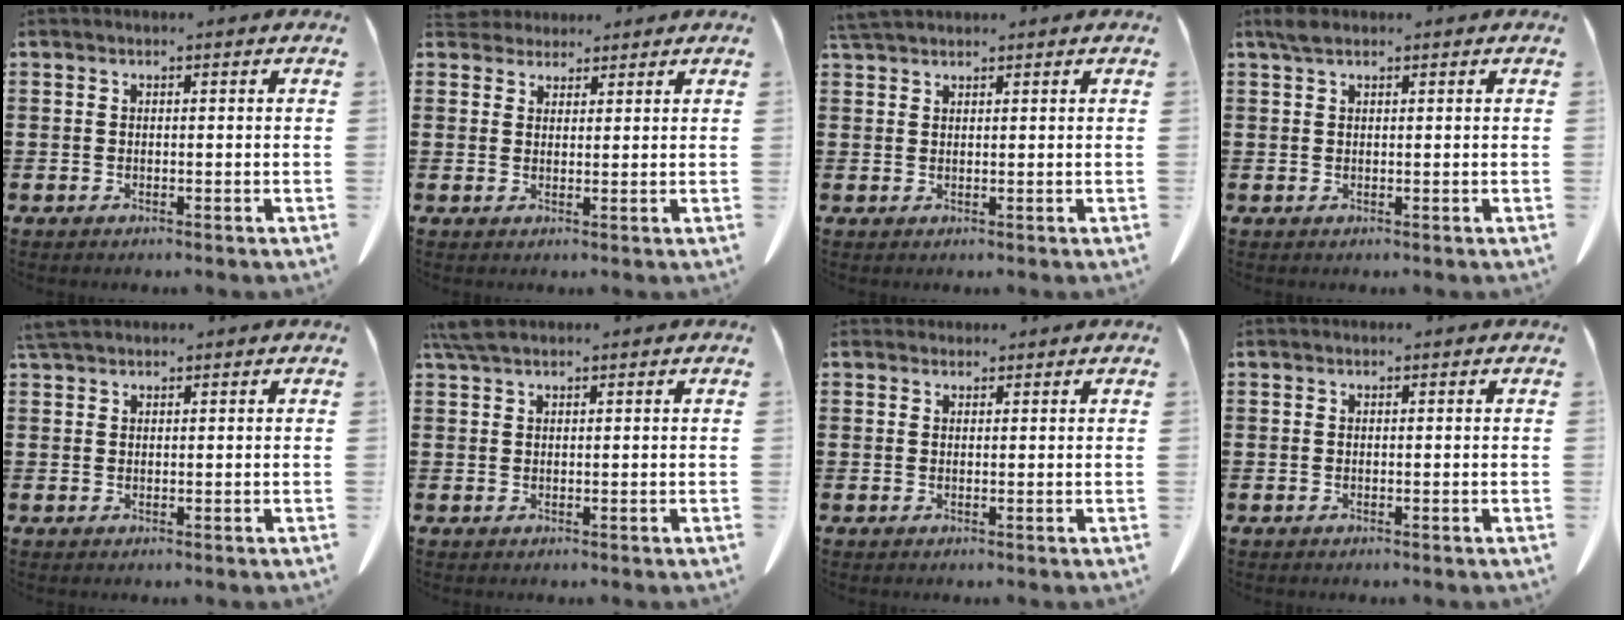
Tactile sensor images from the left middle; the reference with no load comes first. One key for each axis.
{"total": 2.9, "fx": 2.7, "fy": 1.0, "fz": 0.2, "tx": -0.004, "ty": -0.004, "tz": 0.052}
{"total": 2.6, "fx": 2.3, "fy": 0.5, "fz": 1.0, "tx": -0.026, "ty": 0.000, "tz": 0.047}
{"total": 1.7, "fx": 1.2, "fy": 0.6, "fz": 1.1, "tx": -0.025, "ty": 0.003, "tz": 0.022}
{"total": 2.4, "fx": 2.0, "fy": 0.6, "fz": 1.1, "tx": -0.028, "ty": 0.002, "tz": 0.040}
{"total": 2.9, "fx": 2.1, "fy": 0.7, "fz": 1.9, "tx": -0.043, "ty": 0.002, "tz": 0.041}
{"total": 1.5, "fx": 1.4, "fy": 0.6, "fz": 0.1, "tx": -0.005, "ty": 0.001, "tz": 0.028}
{"total": 0.0}